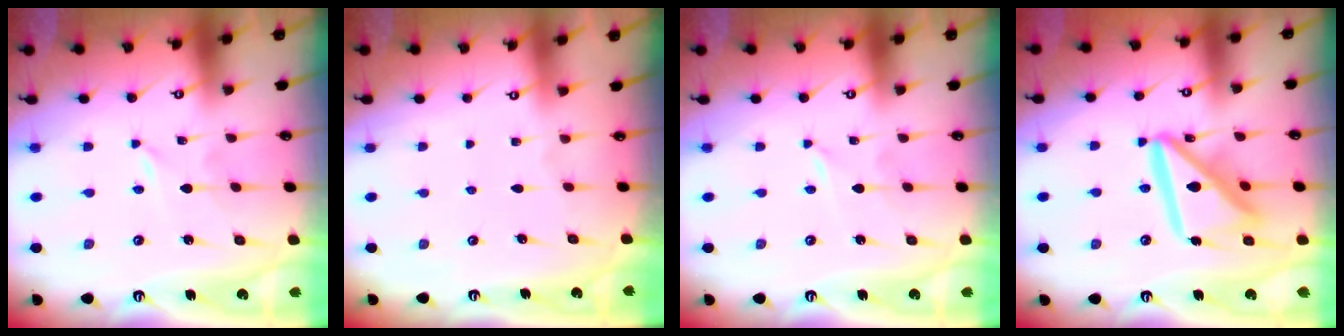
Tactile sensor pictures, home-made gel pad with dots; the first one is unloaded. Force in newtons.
{"total": 0.0}
{"total": 0.0}
{"total": 16.1, "press": 16.0, "slide": 1.8}